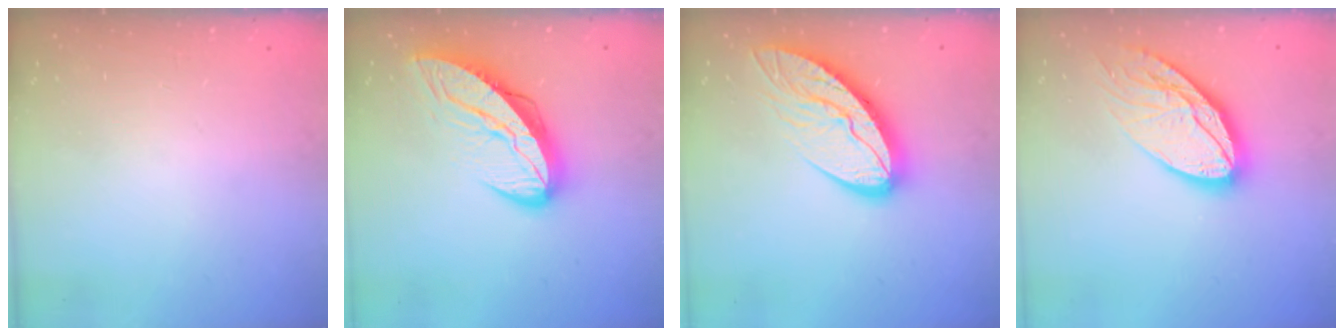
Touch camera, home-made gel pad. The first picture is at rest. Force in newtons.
{"total": 15.3, "press": 15.3, "slide": 1.2}
{"total": 13.5, "press": 13.5, "slide": 1.1}
{"total": 16.2, "press": 16.1, "slide": 0.7}